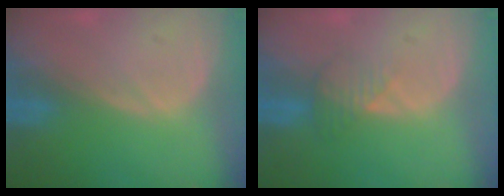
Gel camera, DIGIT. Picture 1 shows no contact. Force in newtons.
{"total": 2.7, "press": 2.7, "slide": 0.3}